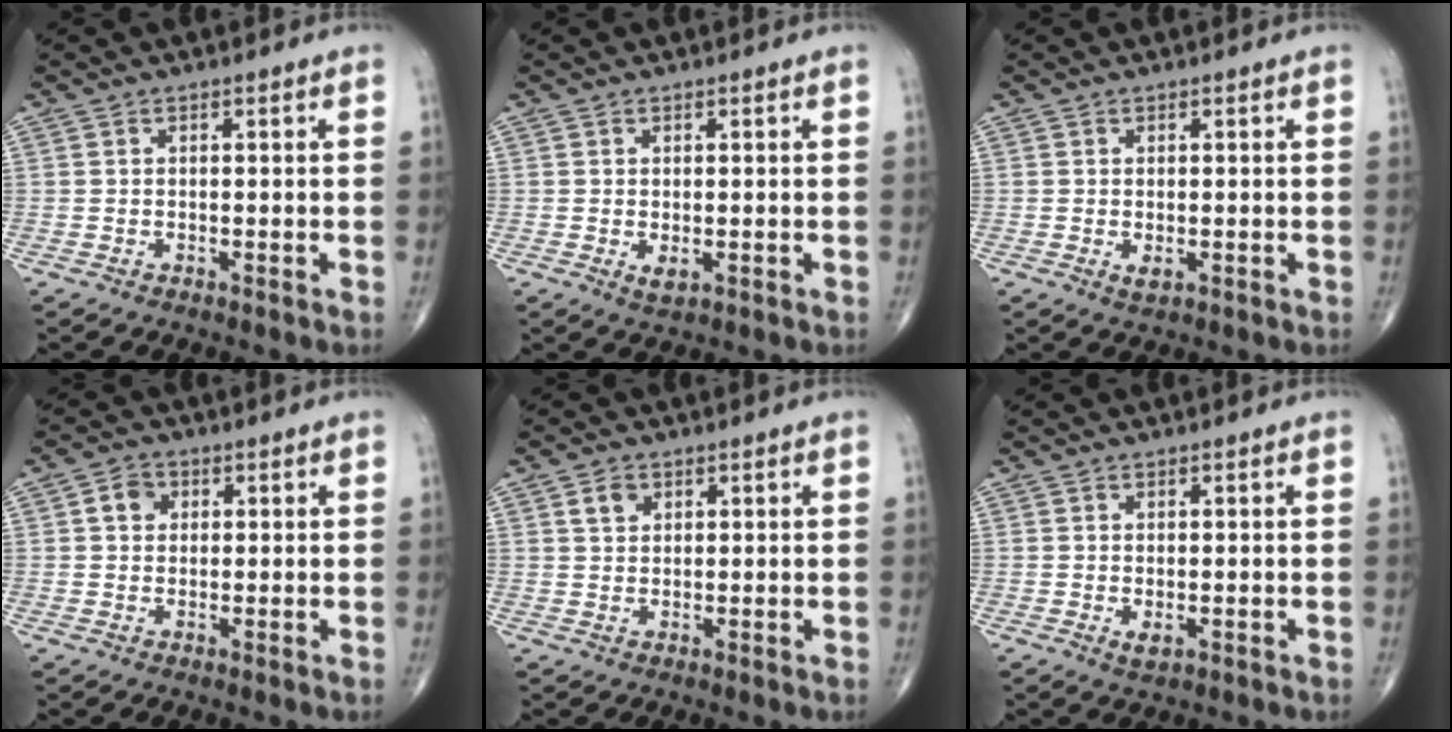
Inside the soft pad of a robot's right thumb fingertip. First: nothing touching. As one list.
[{"total": 1.9, "force": [-0.3, 0.9, 1.6], "torque": [-0.026, -0.005, 0.000]}, {"total": 1.5, "force": [-0.3, 0.7, 1.3], "torque": [-0.021, -0.005, -0.001]}, {"total": 3.5, "force": [0.9, 2.9, 1.7], "torque": [-0.015, 0.005, 0.012]}, {"total": 2.9, "force": [1.4, 2.1, 1.4], "torque": [-0.017, -0.003, 0.024]}, {"total": 1.7, "force": [-0.3, 0.8, 1.4], "torque": [-0.024, -0.005, 0.000]}]